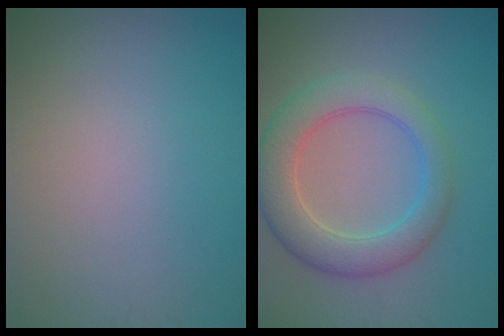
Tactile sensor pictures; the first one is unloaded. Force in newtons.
{"total": 5.7, "press": 5.7, "slide": 0.5}